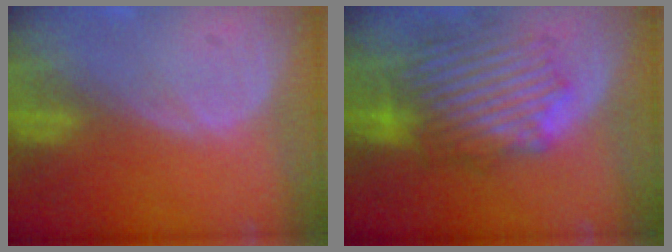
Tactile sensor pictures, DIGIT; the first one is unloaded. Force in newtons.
{"total": 8.7, "press": 8.6, "slide": 1.3}